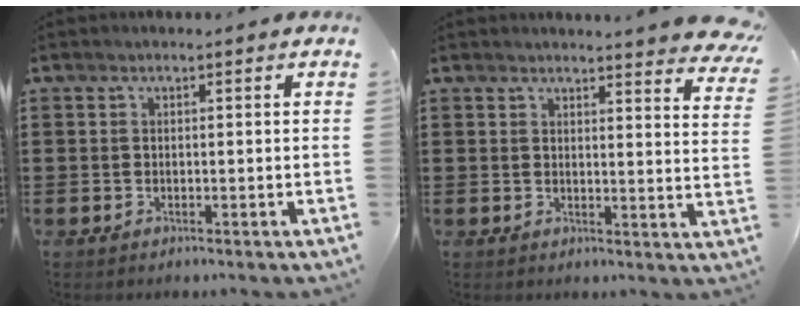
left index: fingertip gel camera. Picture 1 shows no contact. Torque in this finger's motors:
{"motor_torque": [0.00, -0.97, 0.24, 0.09]}